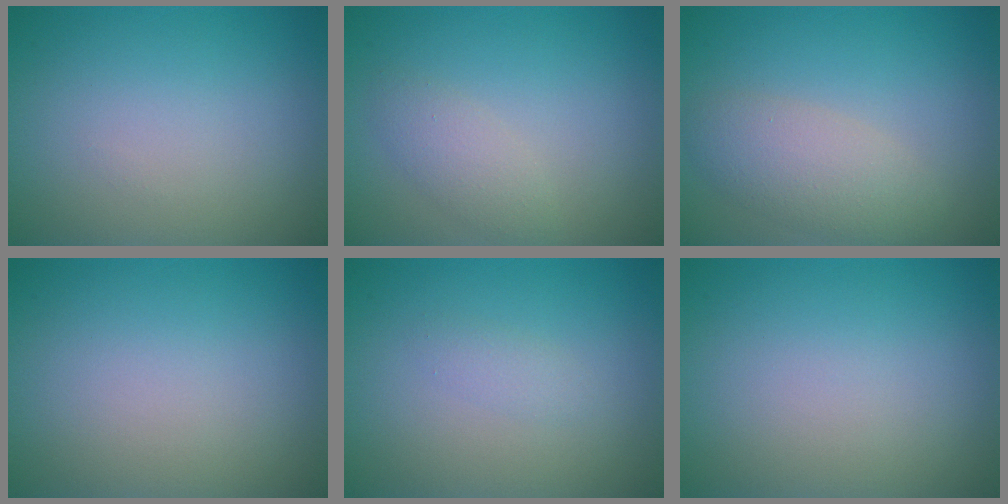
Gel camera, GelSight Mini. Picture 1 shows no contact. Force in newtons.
{"total": 1.9, "press": 1.9, "slide": 0.0}
{"total": 3.6, "press": 3.6, "slide": 0.1}
{"total": 0.0}
{"total": 1.0, "press": 1.0, "slide": 0.1}
{"total": 0.0}